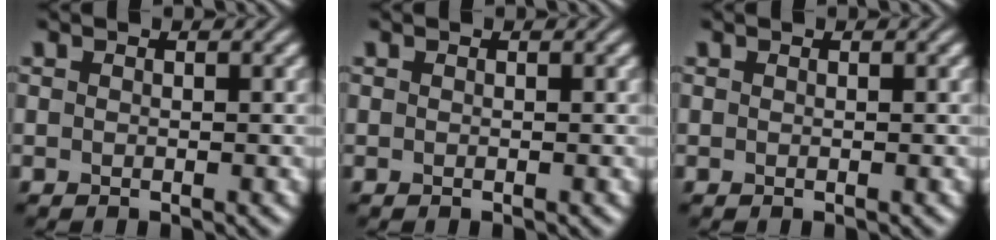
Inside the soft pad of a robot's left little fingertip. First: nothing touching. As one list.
[{"total": 0.0}, {"total": 0.0}]